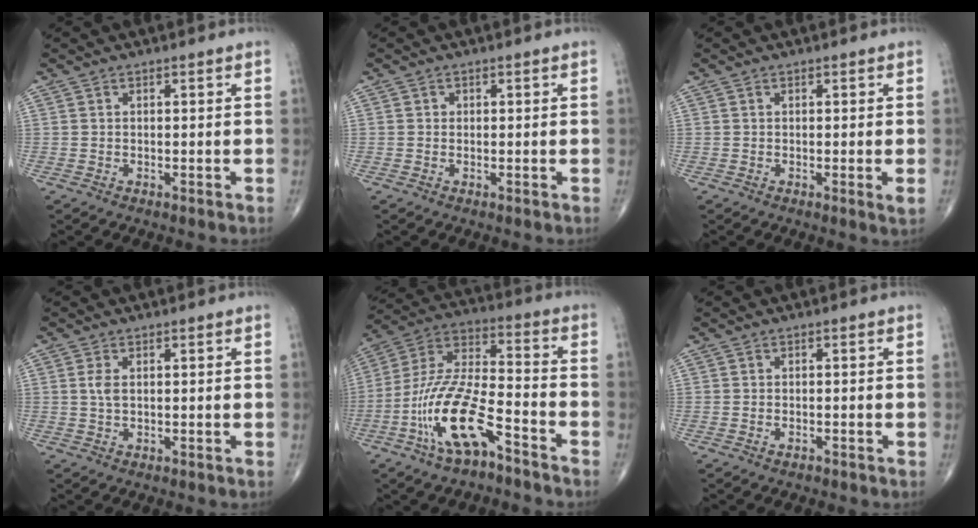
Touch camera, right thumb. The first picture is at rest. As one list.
[{"total": 0.7, "force": [0.0, 0.7, 0.1], "torque": [0.002, 0.002, 0.000]}, {"total": 1.7, "force": [-0.3, 0.0, 1.7], "torque": [-0.028, -0.007, -0.006]}, {"total": 2.0, "force": [0.4, 1.0, 1.7], "torque": [-0.037, 0.003, 0.010]}, {"total": 16.3, "force": [-8.5, 5.7, 12.7], "torque": [-0.254, 0.066, -0.160]}, {"total": 0.7, "force": [-0.6, 0.2, 0.4], "torque": [-0.009, 0.006, -0.009]}]